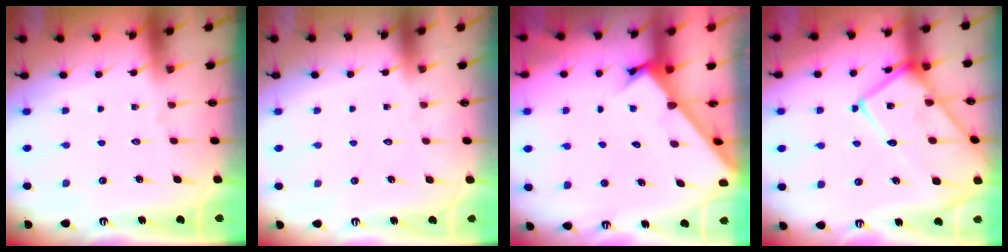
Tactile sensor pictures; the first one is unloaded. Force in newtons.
{"total": 1.7, "press": 1.7, "slide": 0.1}
{"total": 2.4, "press": 2.4, "slide": 0.2}
{"total": 19.0, "press": 18.9, "slide": 1.4}